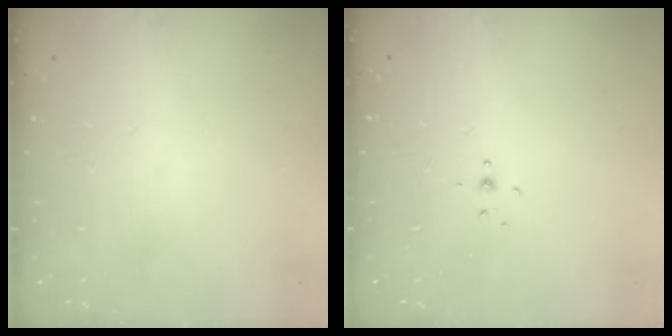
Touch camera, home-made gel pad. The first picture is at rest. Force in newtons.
{"total": 2.4, "press": 2.3, "slide": 0.8}